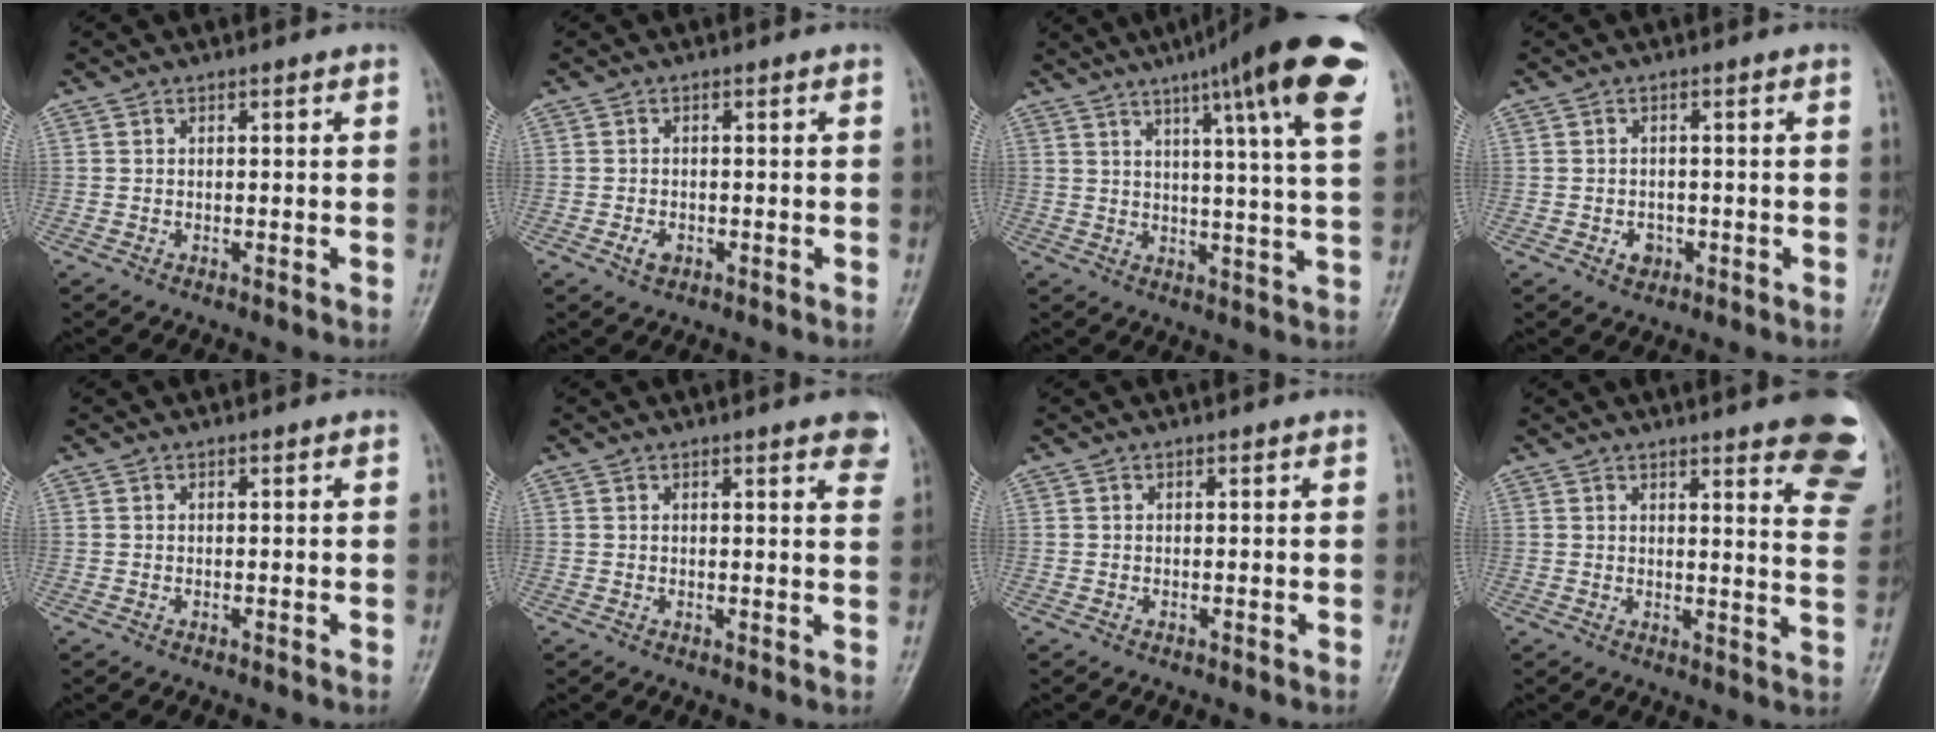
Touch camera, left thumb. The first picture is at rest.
{"total": 2.0, "force": [-0.8, 1.4, 1.2], "torque": [-0.019, 0.001, -0.012]}
{"total": 19.5, "force": [10.4, 2.0, 16.3], "torque": [-0.222, -0.022, 0.131]}
{"total": 2.3, "force": [-0.8, 1.9, 1.0], "torque": [-0.003, 0.004, -0.008]}
{"total": 0.0}
{"total": 5.8, "force": [3.9, 1.3, 4.0], "torque": [-0.033, -0.010, 0.037]}
{"total": 0.0}
{"total": 17.4, "force": [12.0, 3.8, 12.1], "torque": [-0.120, -0.063, 0.125]}